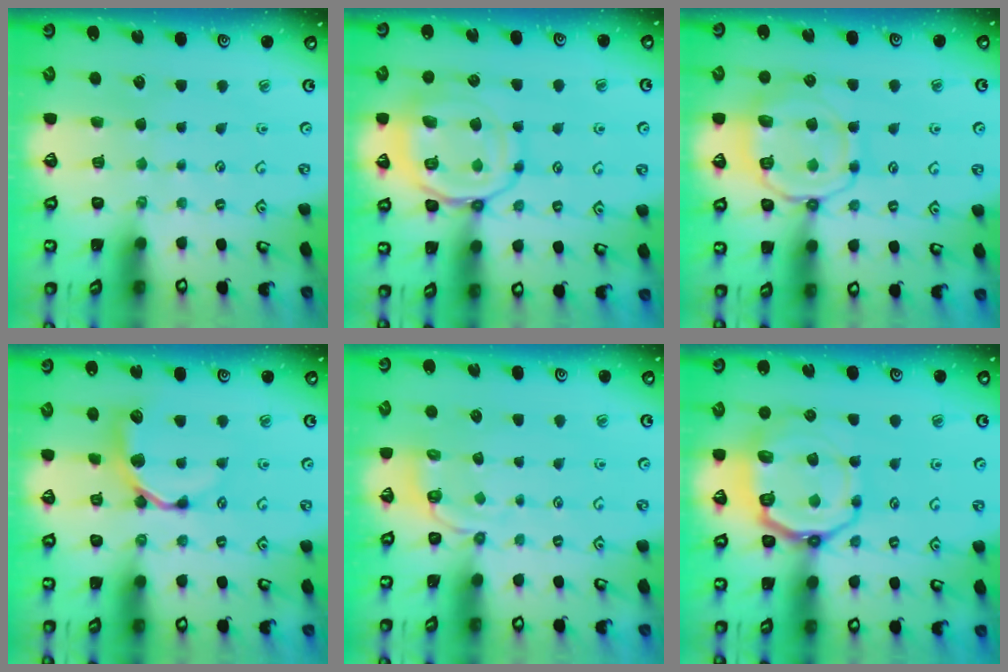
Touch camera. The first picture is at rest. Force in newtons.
{"total": 16.1, "press": 16.0, "slide": 1.5}
{"total": 12.3, "press": 12.2, "slide": 1.3}
{"total": 9.9, "press": 9.8, "slide": 0.9}
{"total": 3.0, "press": 1.8, "slide": 2.4}
{"total": 14.4, "press": 14.1, "slide": 3.0}